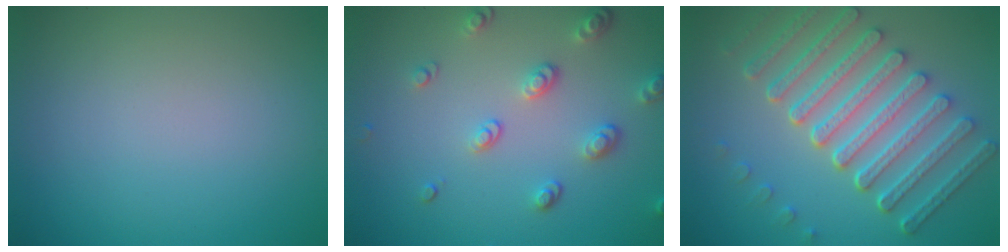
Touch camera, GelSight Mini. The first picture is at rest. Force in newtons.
{"total": 2.9, "press": 2.6, "slide": 1.3}
{"total": 7.9, "press": 6.1, "slide": 5.0}